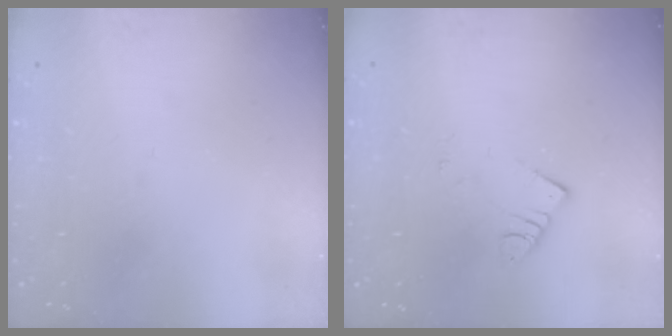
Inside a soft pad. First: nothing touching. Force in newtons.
{"total": 3.1, "press": 3.1, "slide": 0.5}